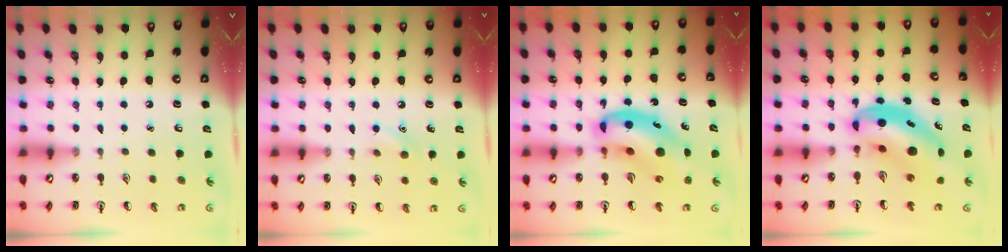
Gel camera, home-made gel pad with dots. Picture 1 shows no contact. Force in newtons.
{"total": 6.5, "press": 6.2, "slide": 1.9}
{"total": 14.3, "press": 13.8, "slide": 3.8}
{"total": 8.1, "press": 7.8, "slide": 2.0}